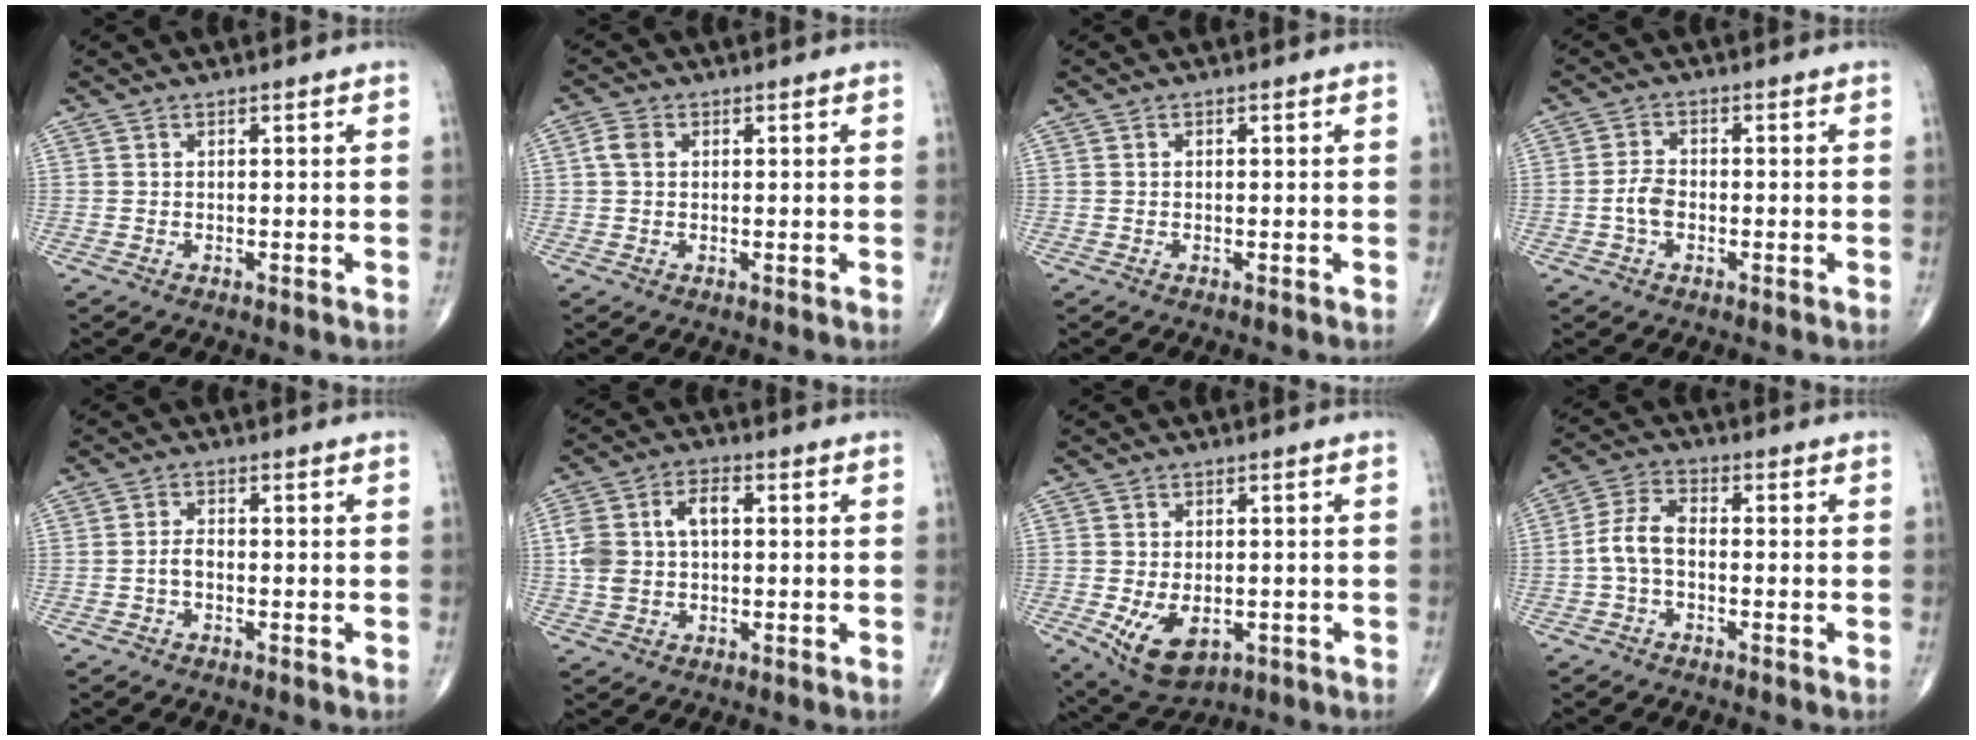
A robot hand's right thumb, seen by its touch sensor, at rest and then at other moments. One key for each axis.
{"total": 2.7, "fx": 0.5, "fy": 2.0, "fz": 1.7, "tx": -0.036, "ty": 0.008, "tz": 0.007}
{"total": 0.0}
{"total": 3.5, "fx": -1.0, "fy": 2.2, "fz": 2.6, "tx": -0.051, "ty": 0.011, "tz": -0.023}
{"total": 2.1, "fx": -0.7, "fy": 1.1, "fz": 1.6, "tx": -0.027, "ty": 0.009, "tz": -0.016}
{"total": 7.8, "fx": 0.3, "fy": 5.5, "fz": 5.5, "tx": -0.104, "ty": 0.029, "tz": 0.005}
{"total": 9.0, "fx": -2.6, "fy": 5.4, "fz": 6.7, "tx": -0.106, "ty": -0.006, "tz": -0.028}
{"total": 6.1, "fx": -1.2, "fy": 3.5, "fz": 4.9, "tx": -0.099, "ty": 0.023, "tz": -0.033}